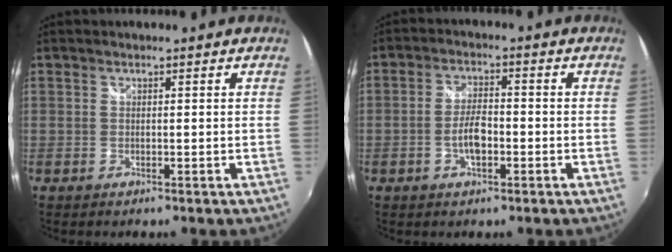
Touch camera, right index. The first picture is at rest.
{"total": 4.9, "force": [-1.8, 2.0, 4.1], "torque": [-0.084, 0.005, -0.030]}